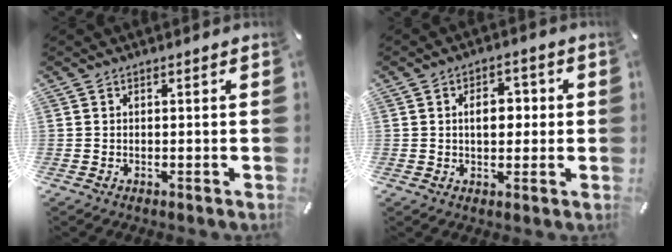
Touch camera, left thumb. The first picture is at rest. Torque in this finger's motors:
{"motor_torque": [1.05, 1.02, 0.64, -0.11, 0.04]}